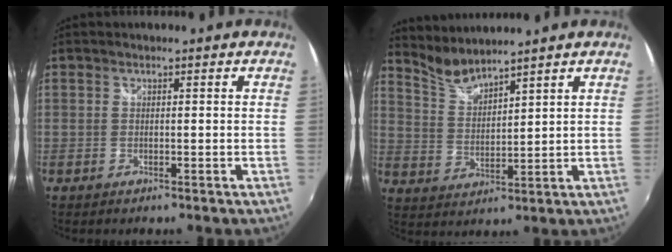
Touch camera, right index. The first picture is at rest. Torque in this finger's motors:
{"motor_torque": [-0.31, 0.26, -0.03, 0.00]}